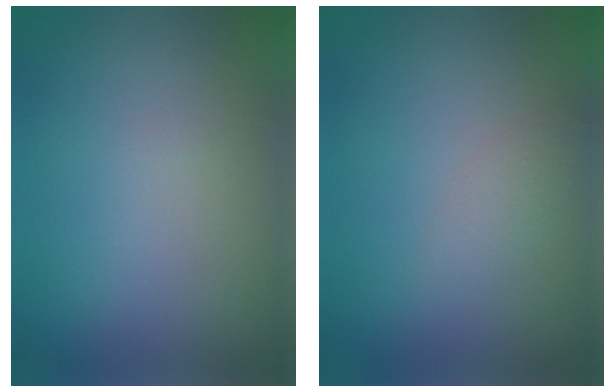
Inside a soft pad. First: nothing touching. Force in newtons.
{"total": 1.4, "press": 1.4, "slide": 0.1}